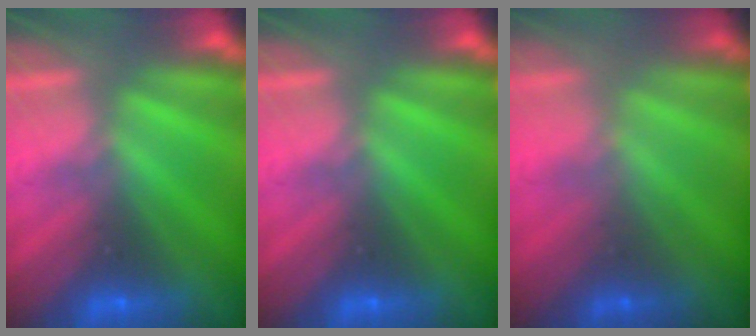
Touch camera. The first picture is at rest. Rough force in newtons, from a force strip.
{"total": 0.0}
{"total": 1.6}